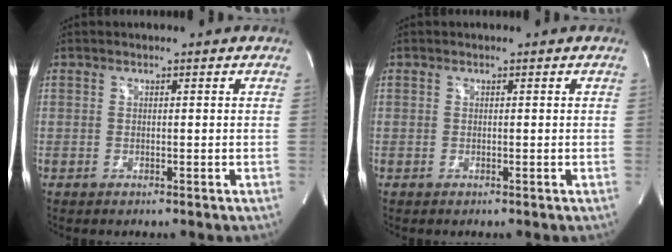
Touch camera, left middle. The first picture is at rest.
{"total": 0.0}